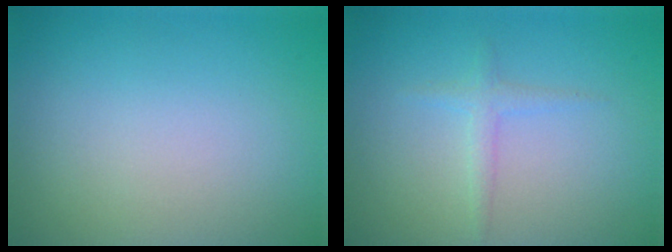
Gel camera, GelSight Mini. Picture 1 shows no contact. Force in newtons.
{"total": 1.3, "press": 1.3, "slide": 0.0}